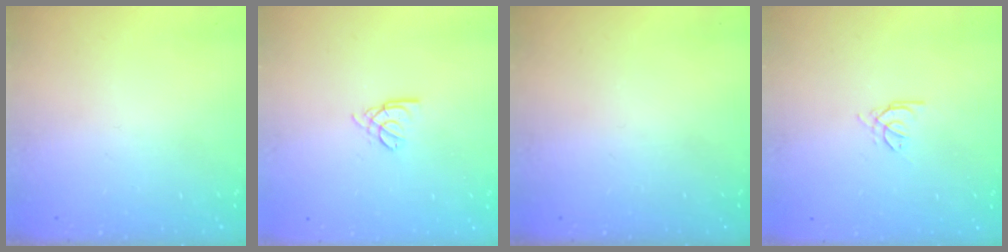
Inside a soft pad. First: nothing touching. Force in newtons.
{"total": 2.6, "press": 2.5, "slide": 0.5}
{"total": 0.0}
{"total": 1.4, "press": 1.3, "slide": 0.3}